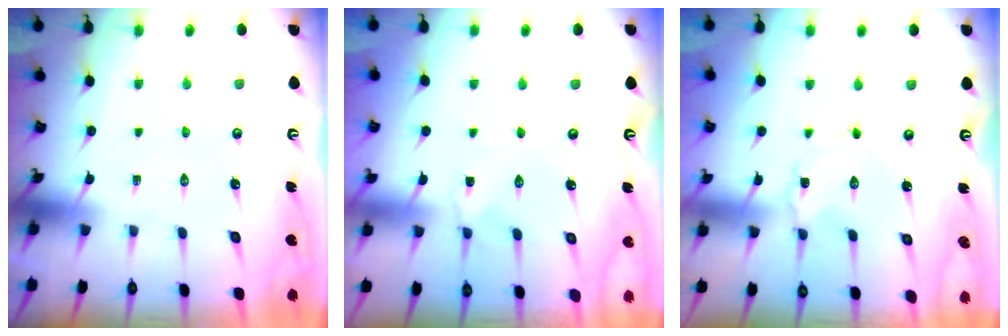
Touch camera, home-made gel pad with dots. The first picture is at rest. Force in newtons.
{"total": 2.8, "press": 2.8, "slide": 0.4}
{"total": 1.2, "press": 1.1, "slide": 0.2}